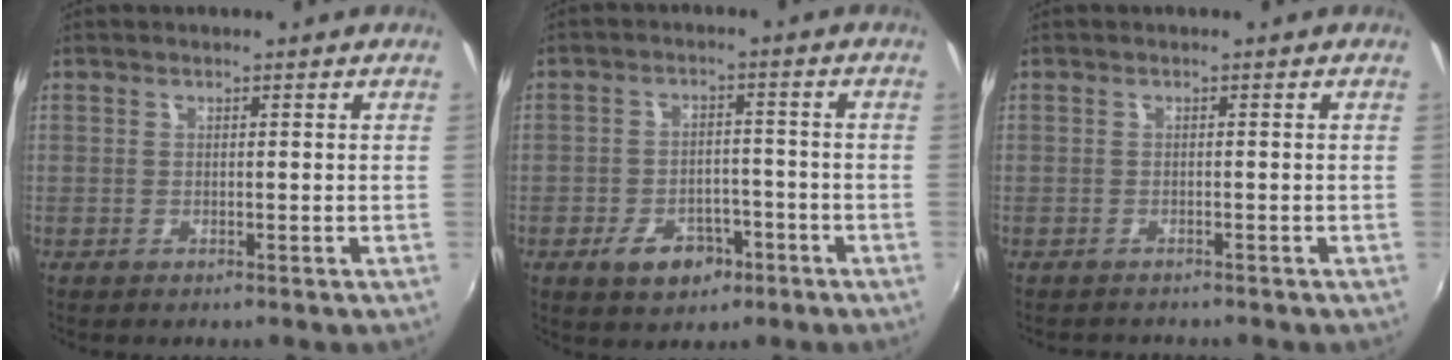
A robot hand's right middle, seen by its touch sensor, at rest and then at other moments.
{"total": 7.2, "force": [-4.0, 4.6, 3.8], "torque": [-0.085, 0.009, -0.051]}
{"total": 1.9, "force": [-1.9, 0.3, 0.3], "torque": [-0.013, -0.008, -0.029]}